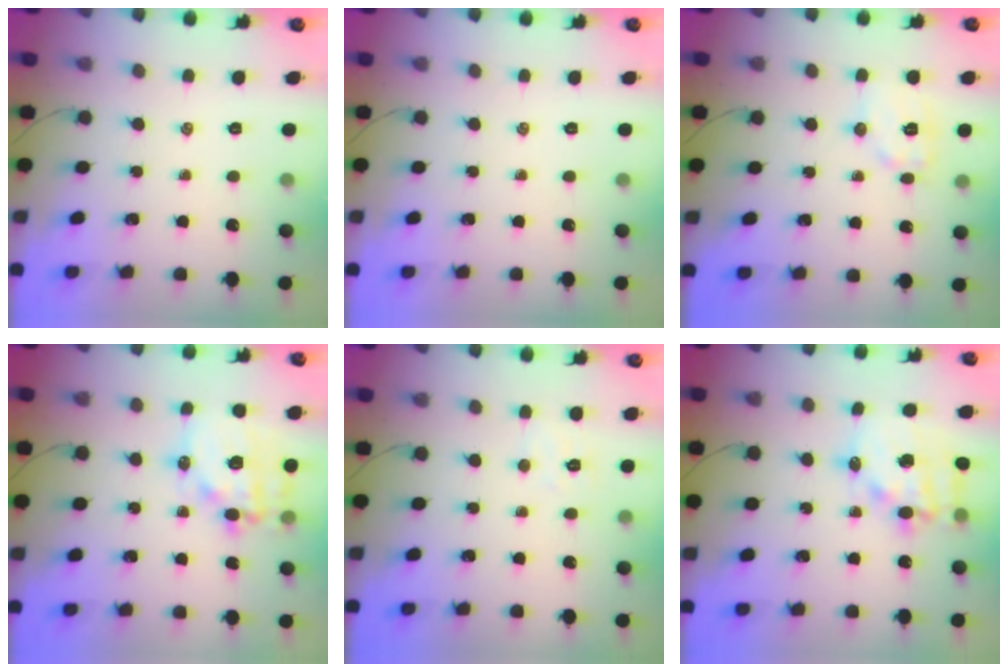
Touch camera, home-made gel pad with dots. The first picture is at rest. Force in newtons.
{"total": 0.0}
{"total": 8.5, "press": 8.5, "slide": 0.4}
{"total": 15.0, "press": 14.6, "slide": 3.4}
{"total": 3.6, "press": 3.5, "slide": 0.8}
{"total": 13.9, "press": 13.6, "slide": 2.9}